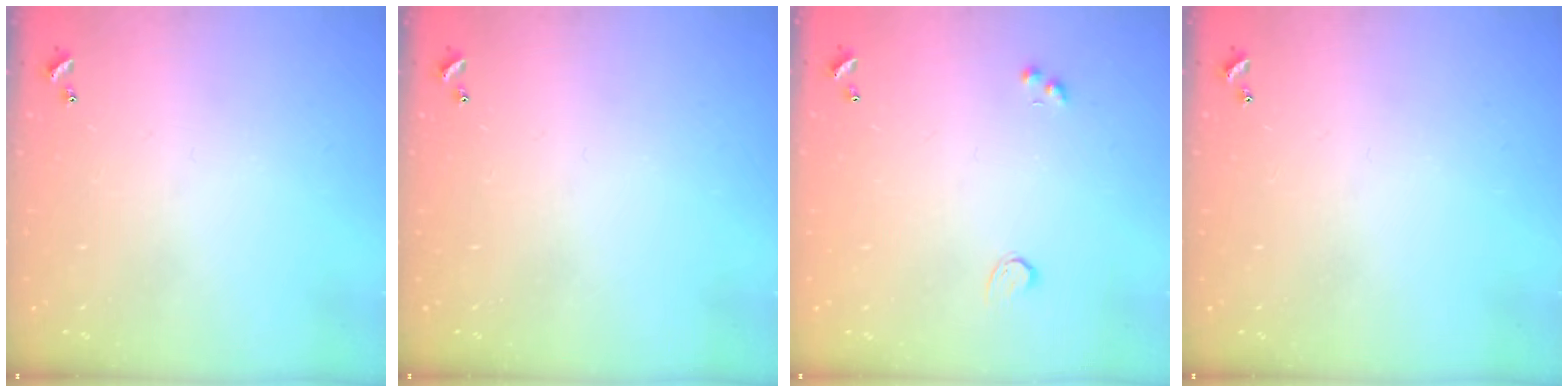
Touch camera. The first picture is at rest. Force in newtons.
{"total": 0.0}
{"total": 2.1, "press": 1.6, "slide": 1.3}
{"total": 0.0}